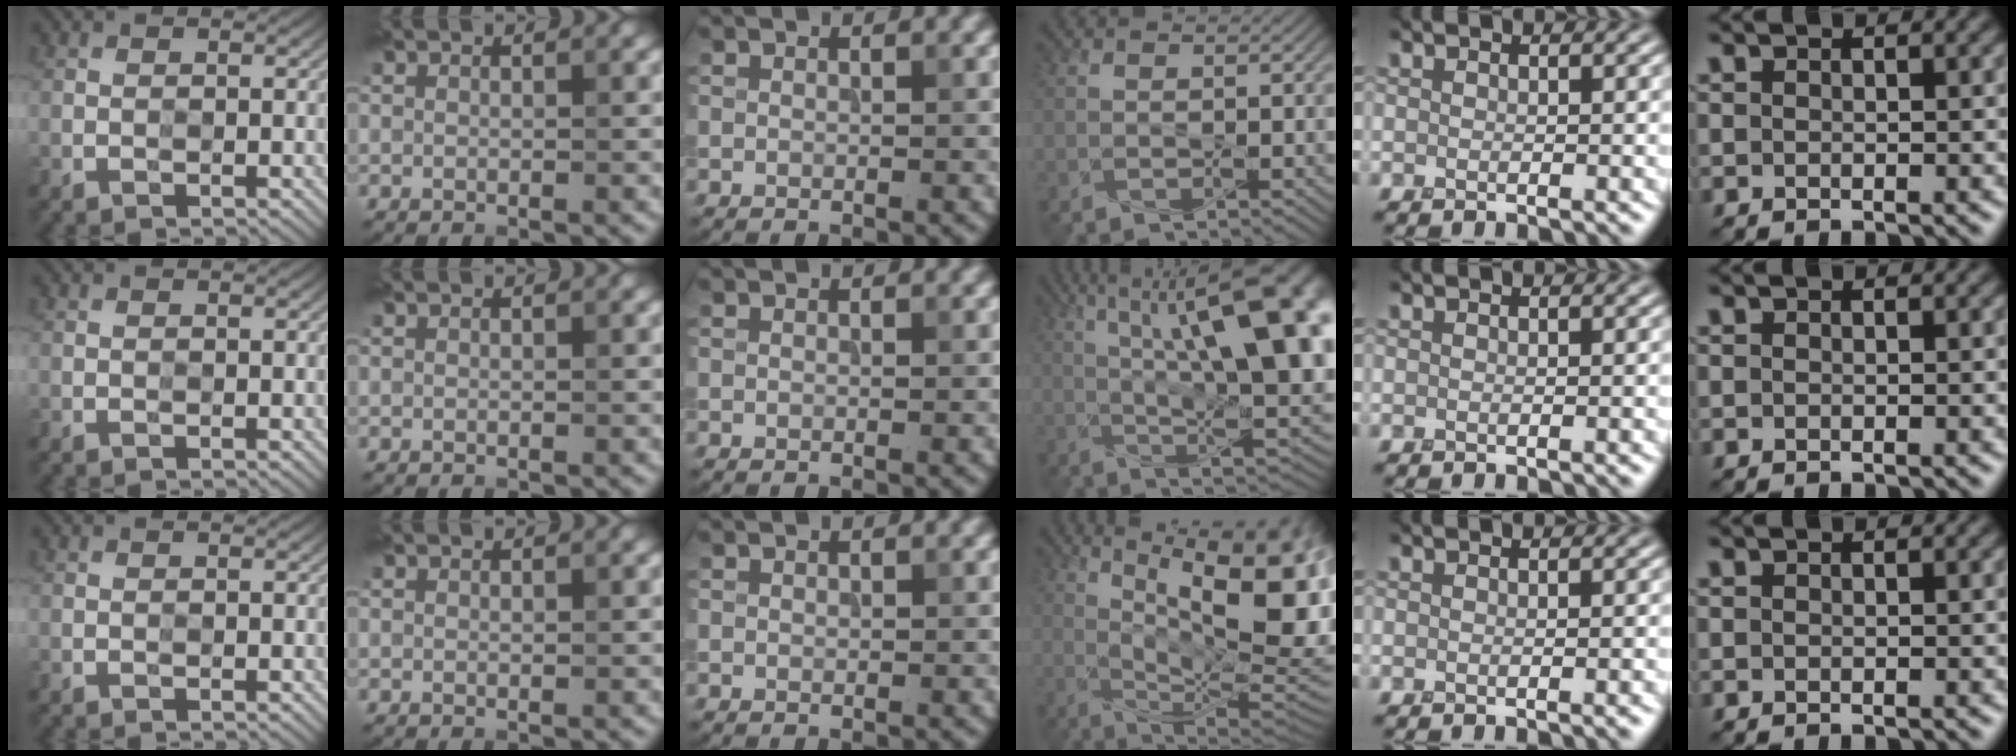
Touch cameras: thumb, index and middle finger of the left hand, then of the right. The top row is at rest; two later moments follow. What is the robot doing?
{"motion": "press", "object": "syringe"}